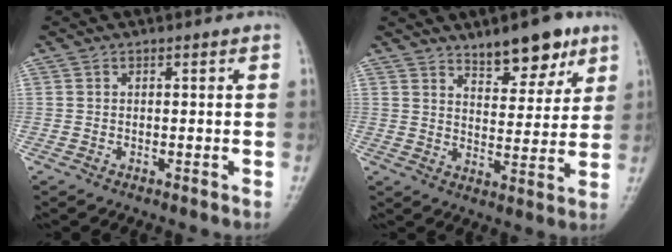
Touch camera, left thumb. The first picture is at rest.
{"total": 10.2, "force": [7.0, 4.1, 6.2], "torque": [-0.058, -0.044, 0.107]}